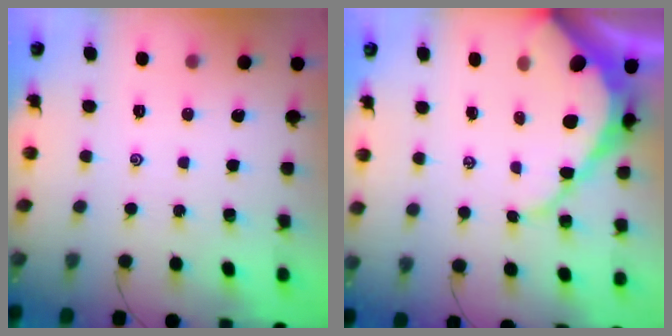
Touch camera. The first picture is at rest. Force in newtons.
{"total": 11.6, "press": 11.5, "slide": 1.2}